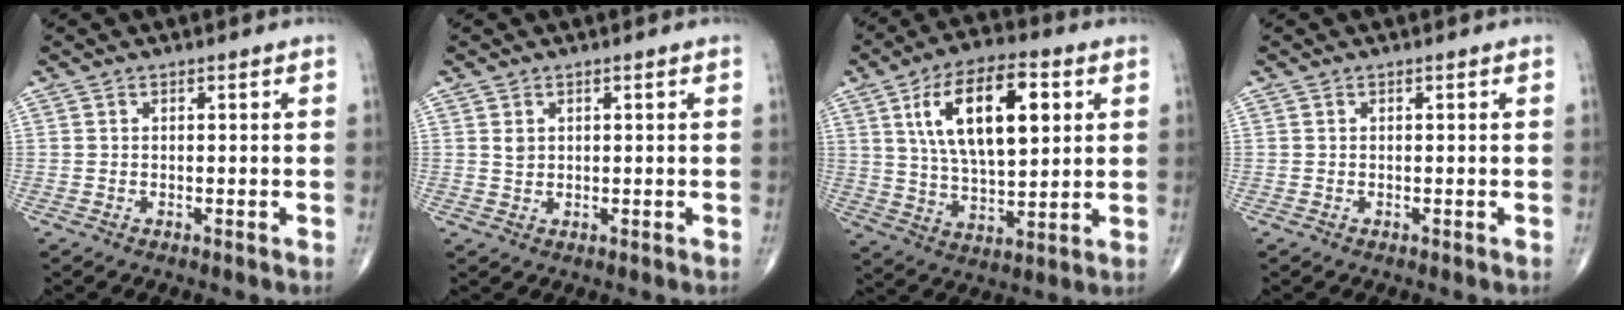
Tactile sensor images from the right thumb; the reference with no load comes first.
{"total": 1.5, "force": [0.6, 1.1, 0.8], "torque": [-0.008, -0.005, 0.013]}
{"total": 17.9, "force": [5.5, 8.2, 14.9], "torque": [-0.234, -0.008, 0.097]}
{"total": 0.0}